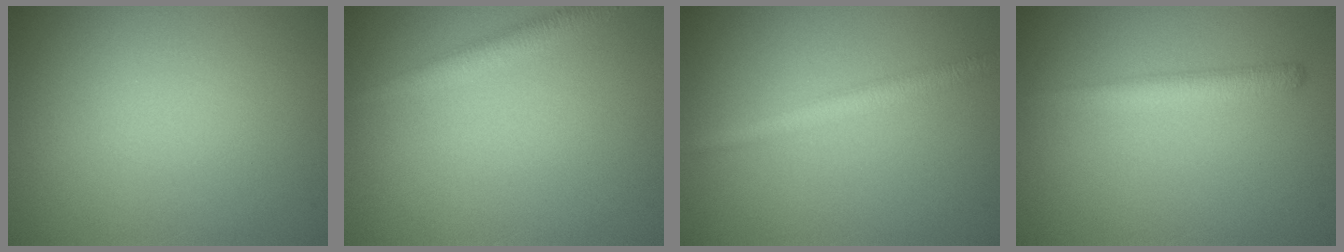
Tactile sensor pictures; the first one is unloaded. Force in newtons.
{"total": 2.3, "press": 2.3, "slide": 0.1}
{"total": 2.5, "press": 2.5, "slide": 0.1}
{"total": 2.1, "press": 2.1, "slide": 0.1}